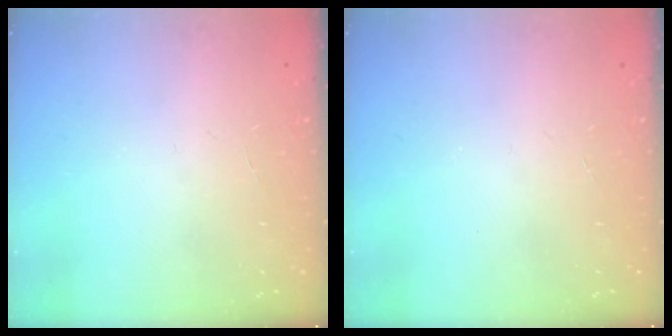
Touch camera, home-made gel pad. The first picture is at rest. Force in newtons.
{"total": 0.0}